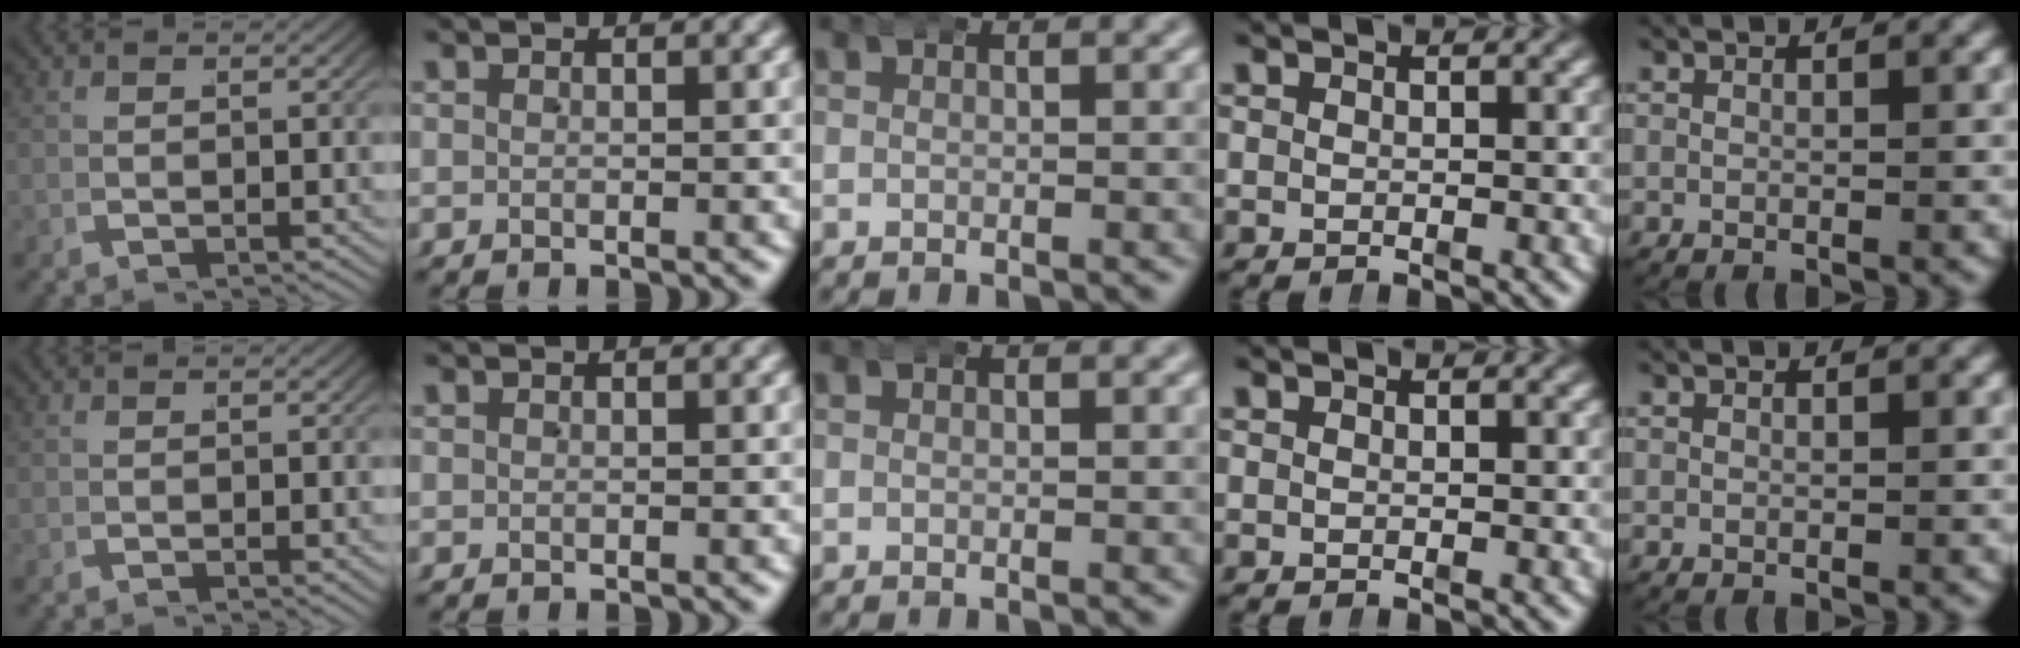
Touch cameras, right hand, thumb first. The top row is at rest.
{}